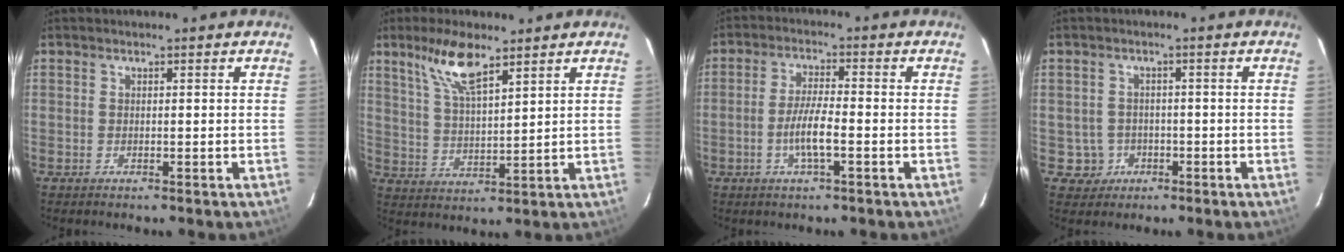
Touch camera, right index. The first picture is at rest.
{"total": 8.8, "force": [6.0, 2.4, 6.0], "torque": [-0.118, 0.007, 0.122]}
{"total": 5.8, "force": [-2.1, 0.9, 5.4], "torque": [-0.106, -0.003, -0.040]}
{"total": 4.1, "force": [-1.2, 3.9, -0.1], "torque": [-0.006, 0.018, -0.013]}